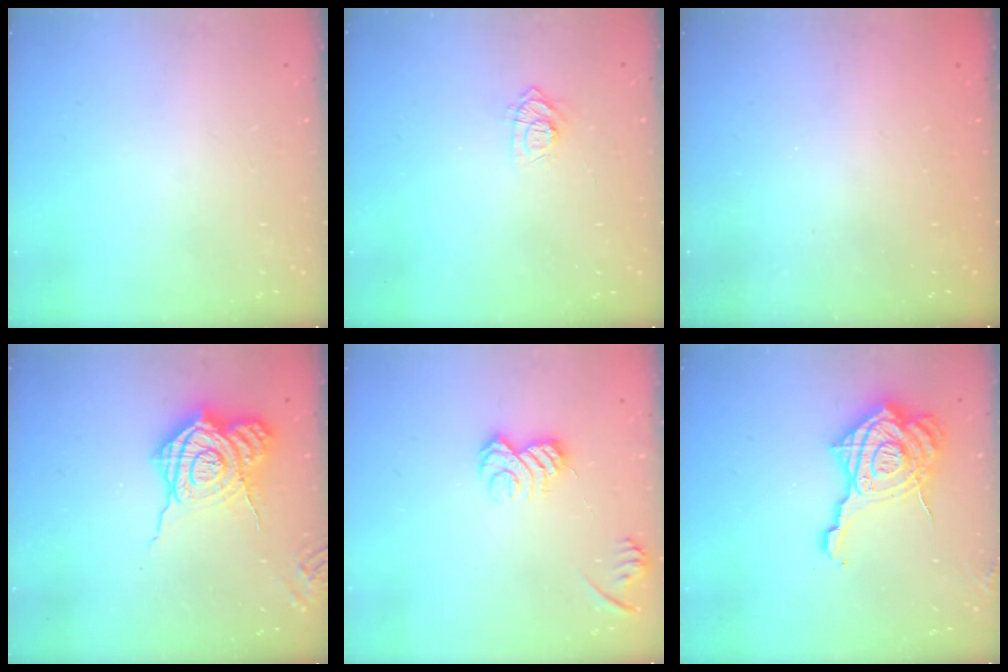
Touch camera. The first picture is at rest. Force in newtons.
{"total": 6.5, "press": 6.5, "slide": 0.8}
{"total": 2.6, "press": 2.5, "slide": 0.8}
{"total": 15.1, "press": 15.0, "slide": 1.2}
{"total": 9.8, "press": 9.7, "slide": 1.2}
{"total": 23.7, "press": 23.6, "slide": 2.4}